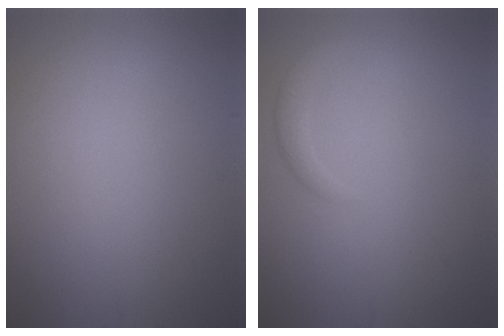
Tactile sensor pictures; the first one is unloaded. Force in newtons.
{"total": 1.4, "press": 1.4, "slide": 0.1}